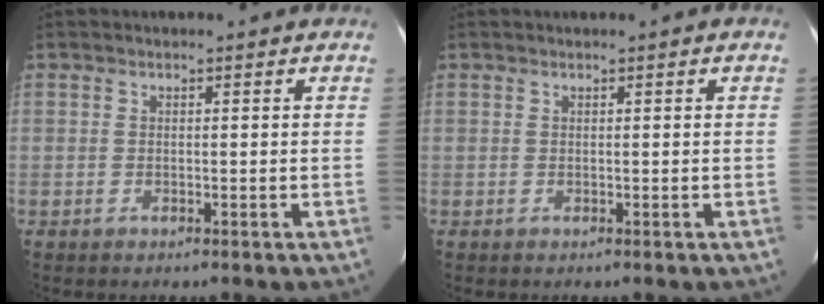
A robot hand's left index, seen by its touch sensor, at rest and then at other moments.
{"total": 0.0}